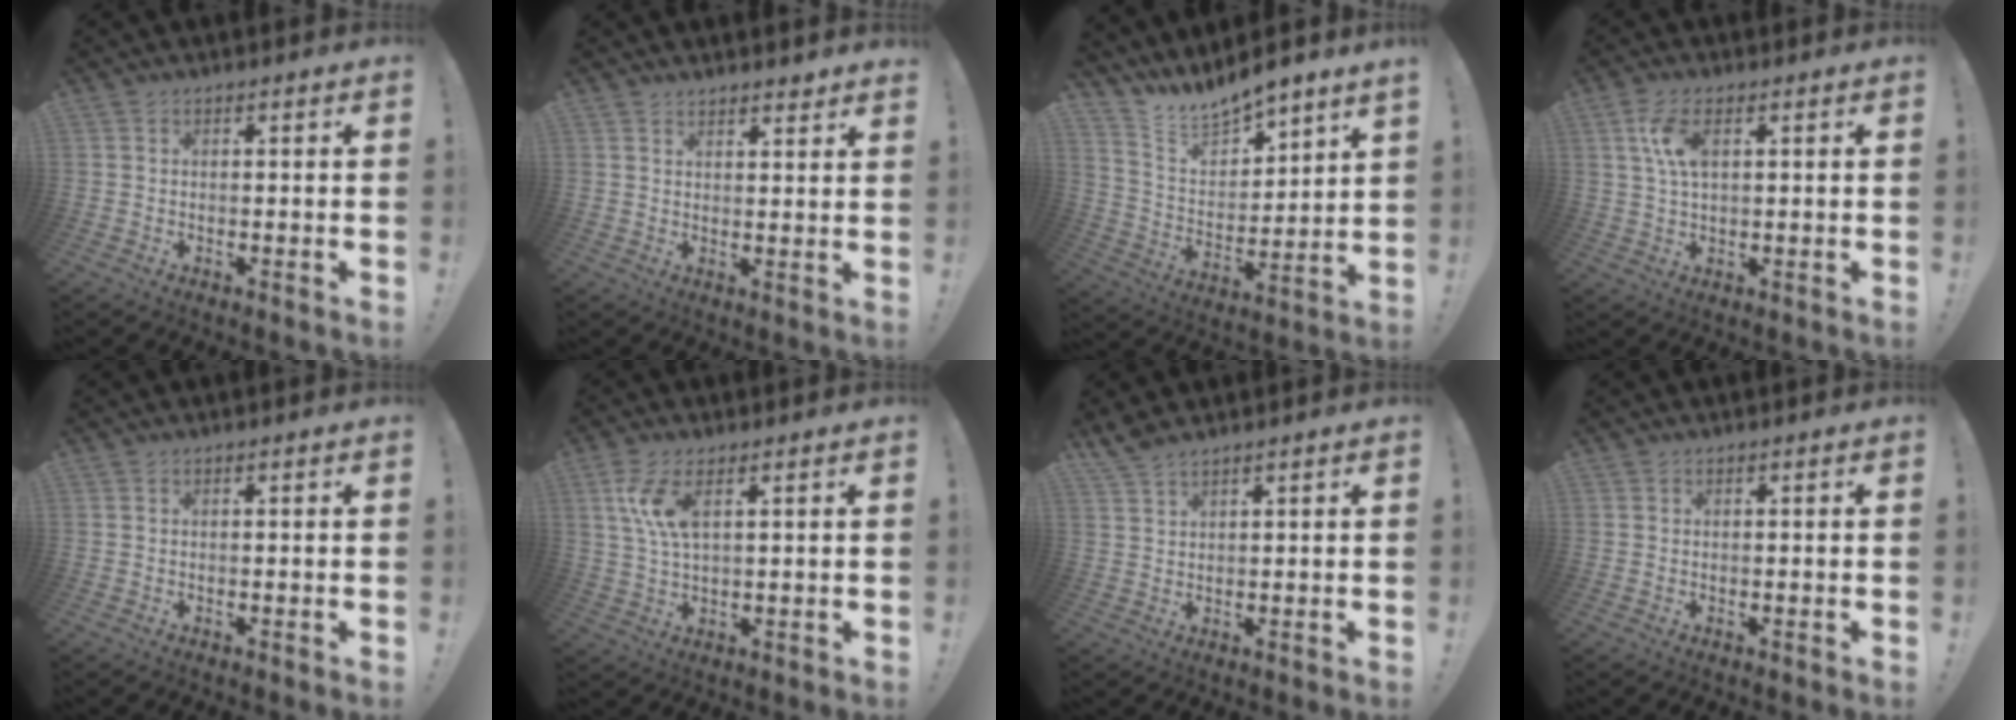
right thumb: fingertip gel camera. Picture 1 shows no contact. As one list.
[{"total": 2.8, "force": [2.7, 0.3, 0.6], "torque": [0.005, -0.024, 0.045]}, {"total": 8.9, "force": [8.9, 0.6, 0.2], "torque": [-0.029, -0.095, 0.161]}, {"total": 7.2, "force": [2.2, 3.5, 5.9], "torque": [-0.123, 0.000, 0.036]}, {"total": 0.0}, {"total": 8.1, "force": [2.9, 3.1, 6.9], "torque": [-0.141, -0.007, 0.050]}, {"total": 3.4, "force": [3.1, 0.4, 1.4], "torque": [-0.035, -0.017, 0.058]}, {"total": 0.0}]